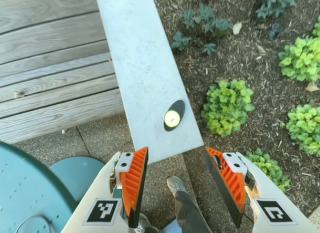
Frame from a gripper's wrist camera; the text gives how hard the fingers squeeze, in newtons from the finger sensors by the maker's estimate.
{"total": 0.0}